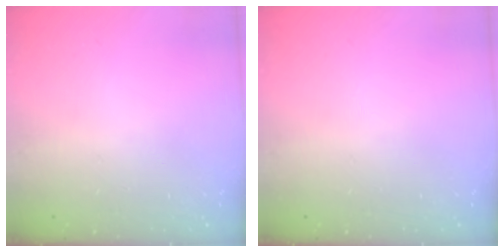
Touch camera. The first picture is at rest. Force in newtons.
{"total": 0.0}